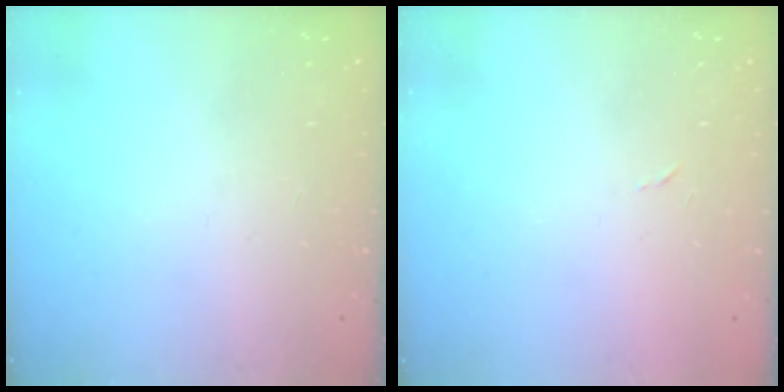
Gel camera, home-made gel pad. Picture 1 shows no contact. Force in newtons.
{"total": 2.4, "press": 2.4, "slide": 0.4}